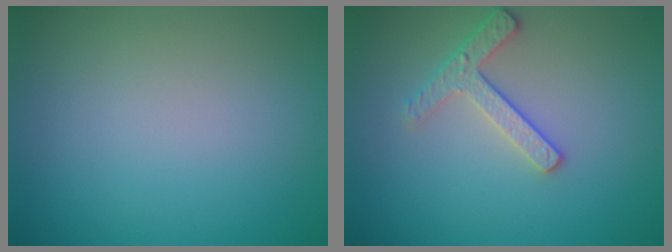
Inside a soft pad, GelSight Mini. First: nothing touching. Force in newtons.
{"total": 2.5, "press": 2.4, "slide": 0.7}